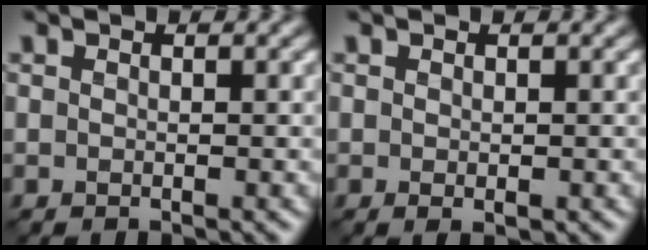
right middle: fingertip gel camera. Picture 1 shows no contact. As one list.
[{"total": 0.9, "force": [-0.2, 0.4, 0.7], "torque": [-0.014, 0.001, -0.003]}]